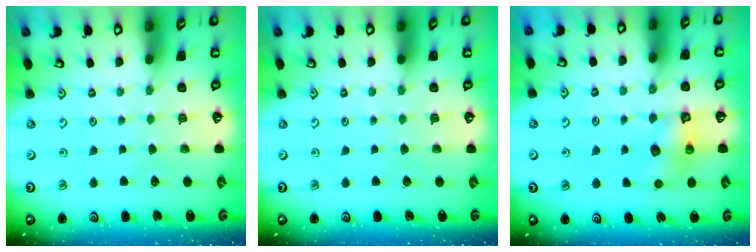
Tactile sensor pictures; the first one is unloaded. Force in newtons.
{"total": 0.0}
{"total": 6.4, "press": 6.4, "slide": 0.2}